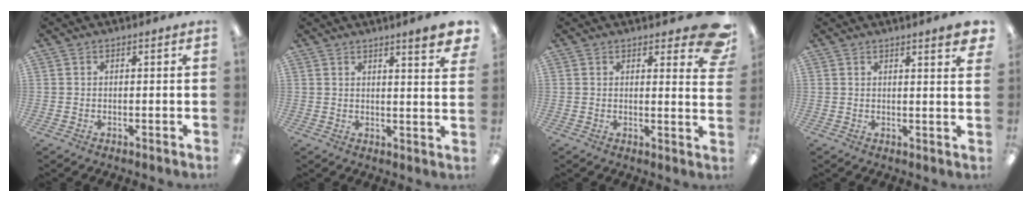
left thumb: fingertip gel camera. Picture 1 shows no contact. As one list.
[{"total": 5.5, "force": [4.2, 0.3, 3.5], "torque": [-0.045, -0.029, 0.065]}, {"total": 7.3, "force": [4.8, 2.6, 4.8], "torque": [-0.045, -0.029, 0.078]}, {"total": 3.3, "force": [2.5, 0.1, 2.2], "torque": [-0.033, -0.012, 0.040]}]